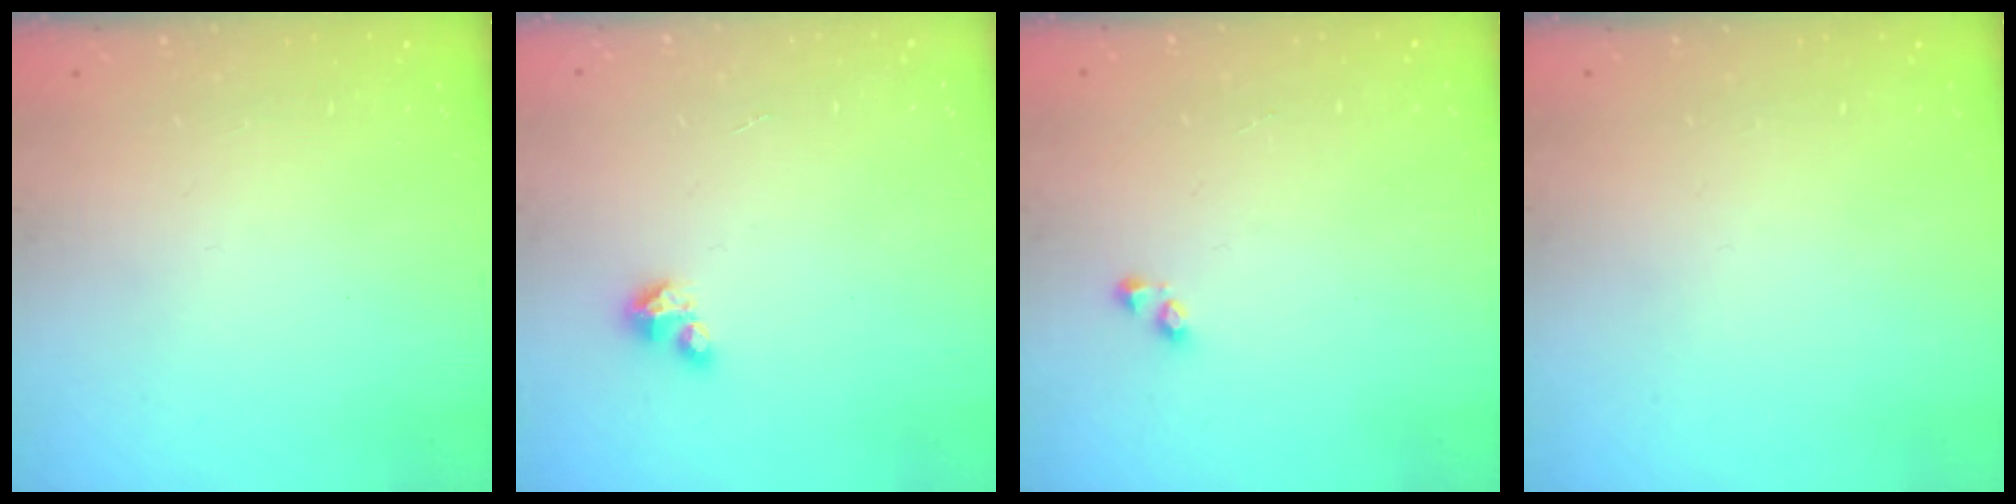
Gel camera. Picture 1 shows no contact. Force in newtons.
{"total": 2.0, "press": 2.0, "slide": 0.2}
{"total": 1.8, "press": 1.8, "slide": 0.2}
{"total": 0.0}